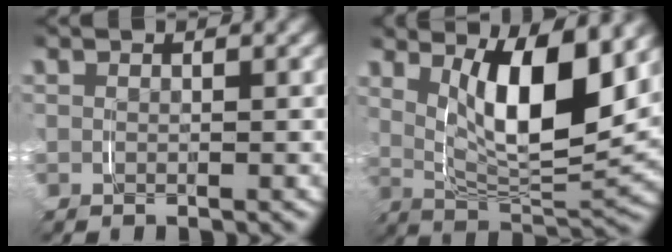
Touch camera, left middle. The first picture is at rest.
{"total": 10.1, "force": [3.2, 4.0, 8.7], "torque": [-0.145, -0.003, 0.049]}